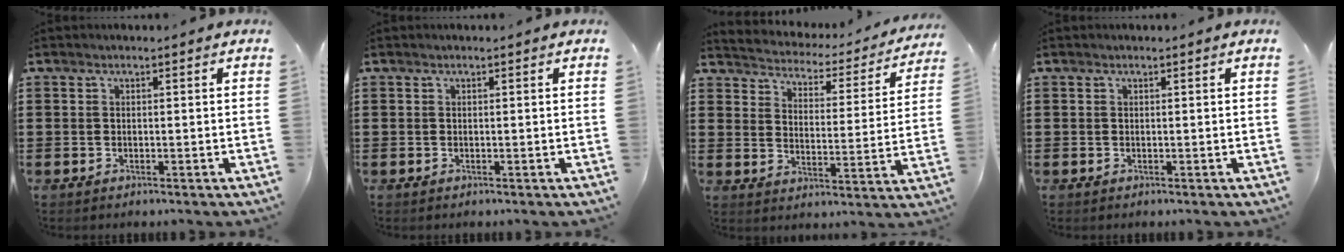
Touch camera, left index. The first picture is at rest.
{"total": 0.0}
{"total": 2.5, "force": [2.5, 0.5, -0.1], "torque": [-0.022, -0.029, 0.032]}
{"total": 0.0}